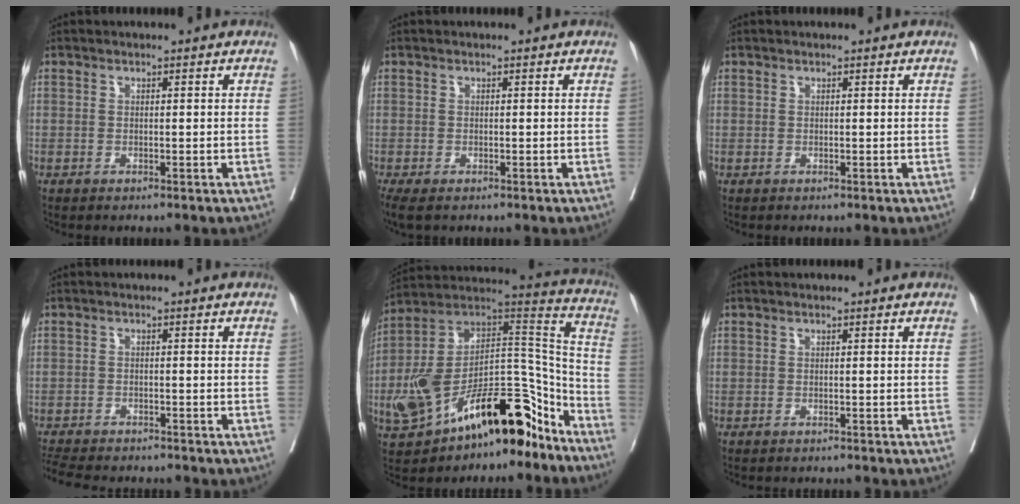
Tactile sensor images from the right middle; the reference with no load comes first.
{"total": 4.7, "force": [-3.4, 1.8, 2.6], "torque": [-0.059, -0.019, -0.057]}
{"total": 0.0}
{"total": 10.5, "force": [-9.5, 2.3, 3.8], "torque": [-0.077, -0.014, -0.135]}
{"total": 24.2, "force": [-14.3, 8.3, 17.7], "torque": [-0.287, 0.030, -0.232]}
{"total": 3.4, "force": [-3.1, 0.9, 1.0], "torque": [-0.019, -0.005, -0.038]}